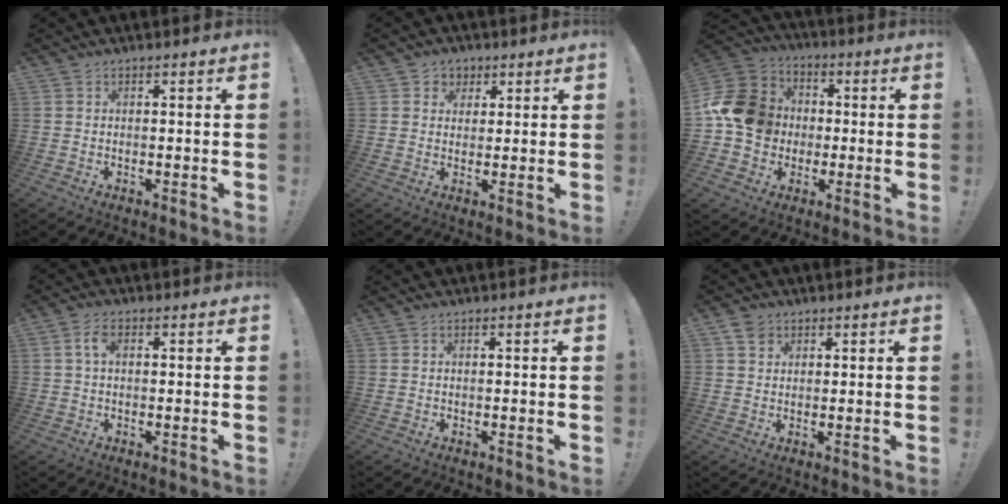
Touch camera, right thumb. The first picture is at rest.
{"total": 4.2, "force": [1.5, 3.9, 0.5], "torque": [0.010, -0.014, 0.024]}
{"total": 15.8, "force": [-0.9, 13.8, 7.6], "torque": [-0.120, 0.018, -0.009]}
{"total": 3.9, "force": [0.8, 2.0, 3.2], "torque": [-0.063, 0.008, 0.014]}
{"total": 0.0}
{"total": 3.5, "force": [2.0, 2.6, 1.2], "torque": [-0.024, -0.001, 0.039]}